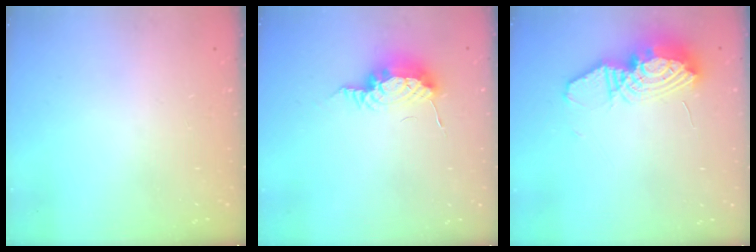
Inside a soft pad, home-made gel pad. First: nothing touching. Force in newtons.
{"total": 9.3, "press": 8.9, "slide": 2.5}
{"total": 13.9, "press": 13.8, "slide": 1.2}